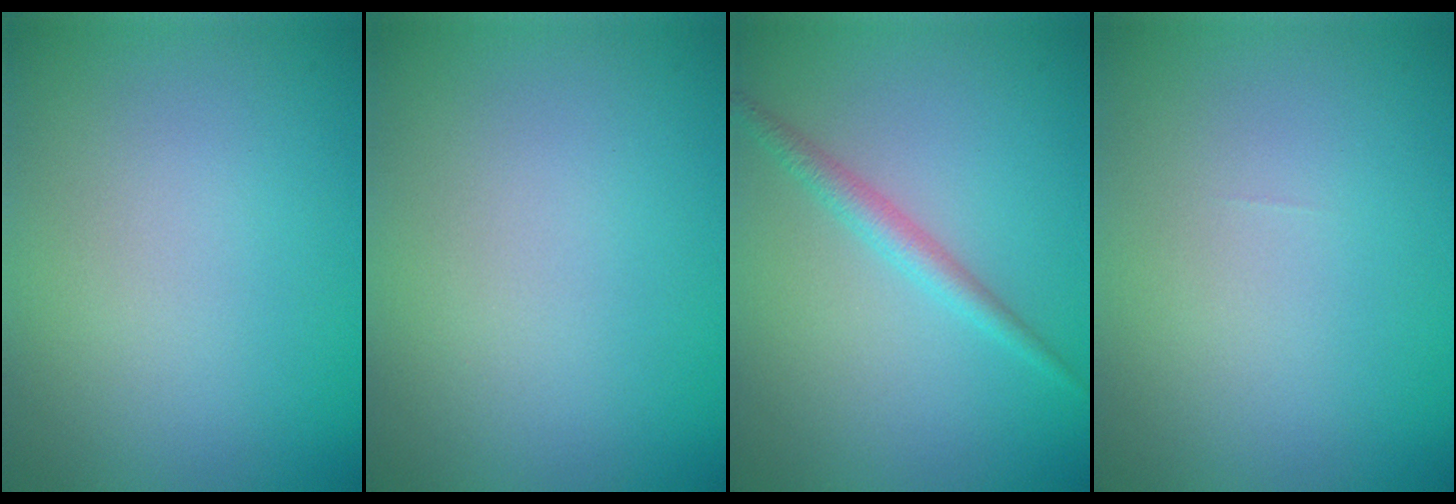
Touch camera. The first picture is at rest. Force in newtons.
{"total": 0.0}
{"total": 1.9, "press": 1.9, "slide": 0.0}
{"total": 0.0}